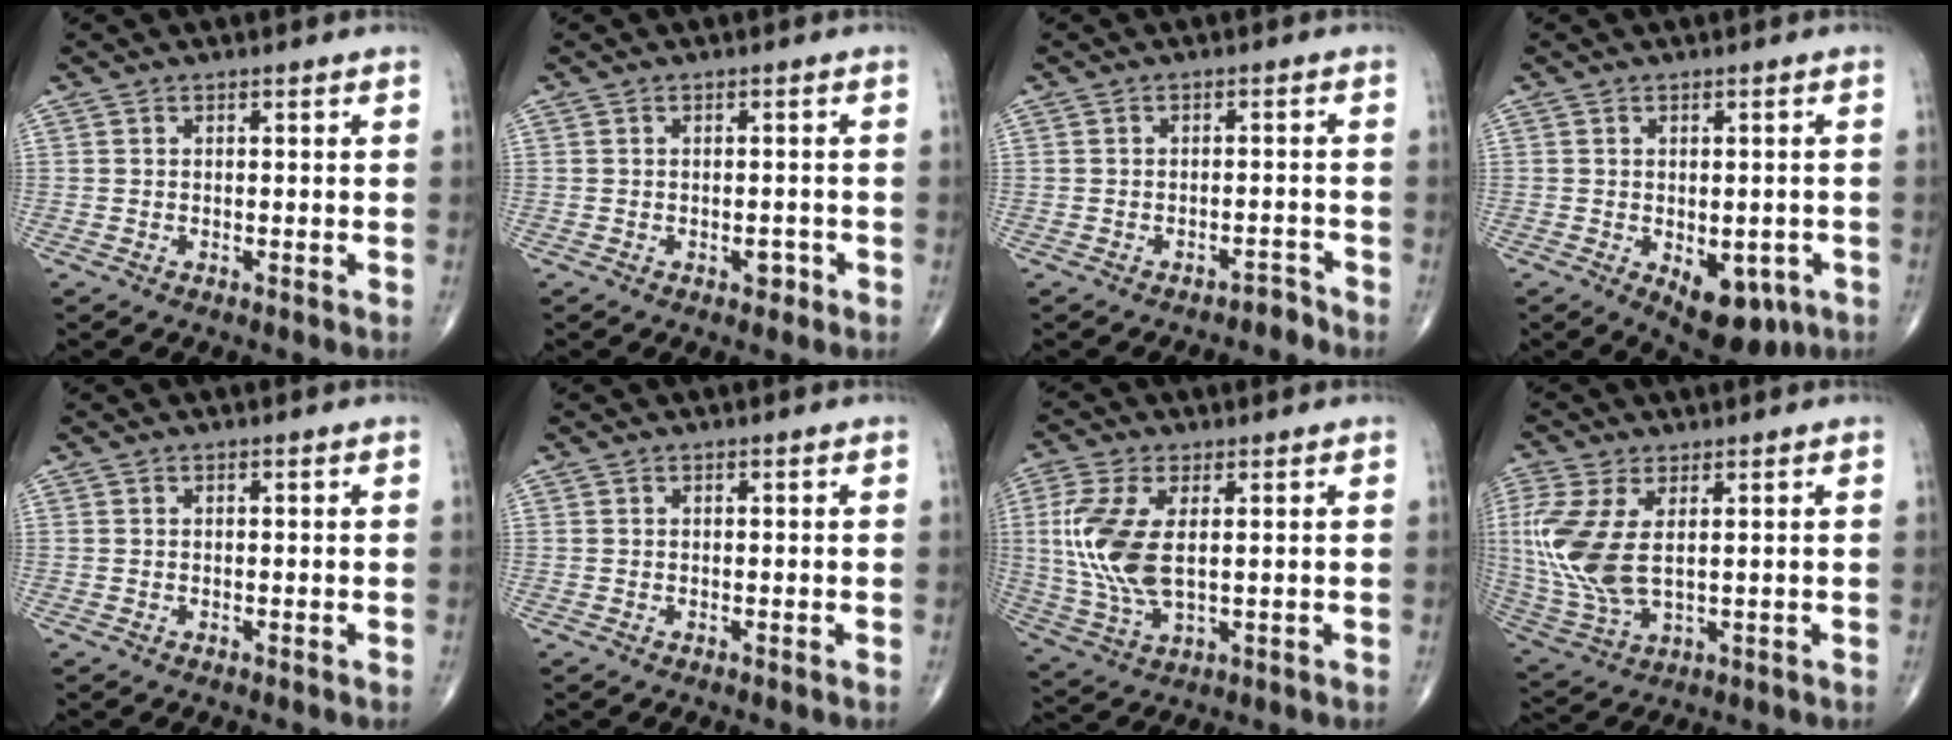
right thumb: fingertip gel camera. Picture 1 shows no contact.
{"total": 1.9, "force": [-0.9, 1.2, 1.3], "torque": [-0.009, 0.003, -0.011]}
{"total": 2.0, "force": [-1.8, 0.8, 0.0], "torque": [0.005, 0.019, -0.023]}
{"total": 9.7, "force": [-3.6, 5.4, 7.2], "torque": [-0.073, 0.002, -0.036]}
{"total": 0.0}
{"total": 0.0}
{"total": 12.1, "force": [1.5, 5.8, 10.6], "torque": [-0.250, -0.010, 0.037]}
{"total": 12.7, "force": [1.9, 6.3, 10.9], "torque": [-0.271, -0.012, 0.052]}